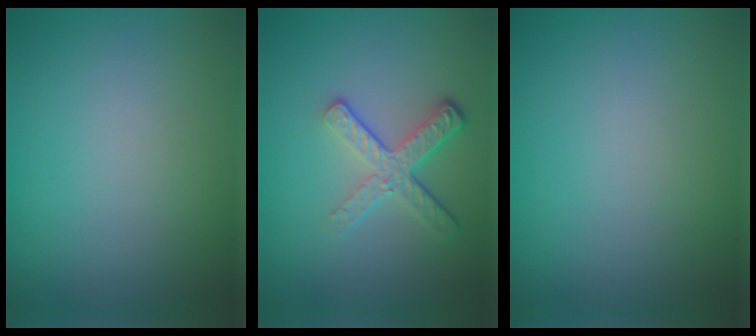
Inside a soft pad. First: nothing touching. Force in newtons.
{"total": 3.7, "press": 2.7, "slide": 2.5}
{"total": 0.0}